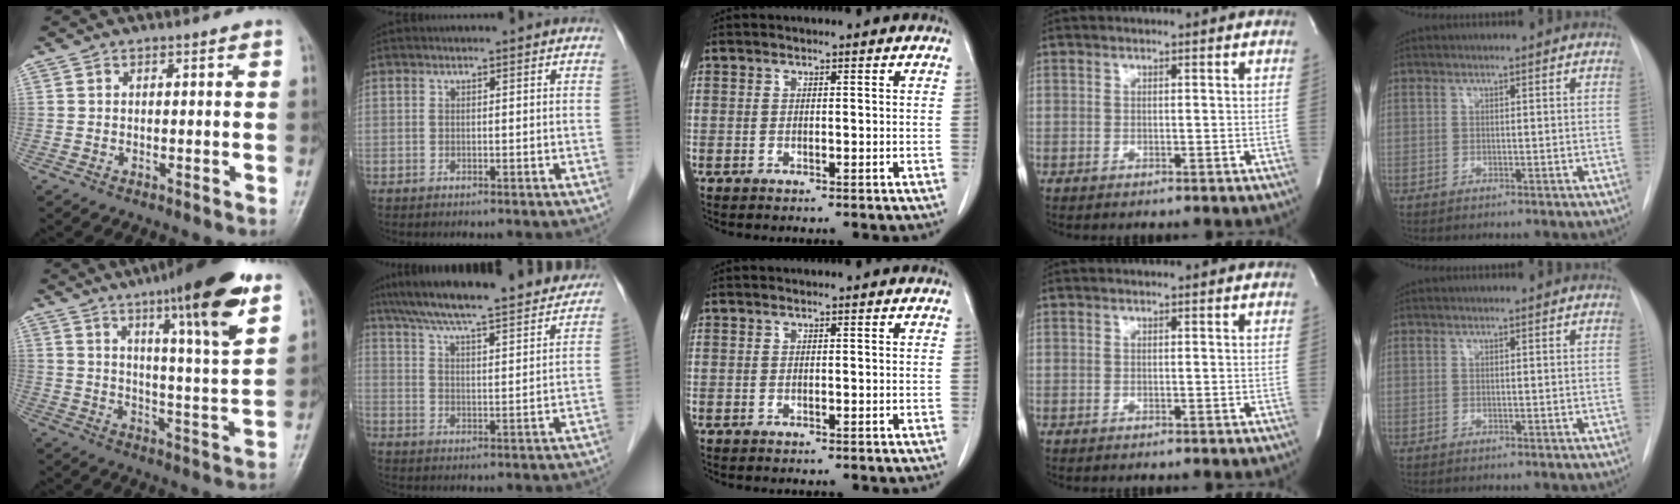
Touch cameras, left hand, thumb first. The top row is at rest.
{"thumb": {"total": 17.9, "force": [10.5, 2.2, 14.3], "torque": [-0.196, -0.052, 0.156]}, "index": {"total": 23.7, "force": [21.2, 2.4, 10.2], "torque": [-0.167, 0.000, 0.291]}}